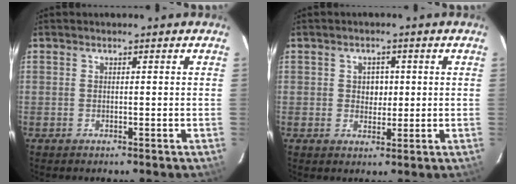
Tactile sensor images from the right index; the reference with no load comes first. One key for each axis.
{"total": 3.1, "fx": 0.3, "fy": 2.6, "fz": 1.5, "tx": -0.020, "ty": 0.007, "tz": 0.005}